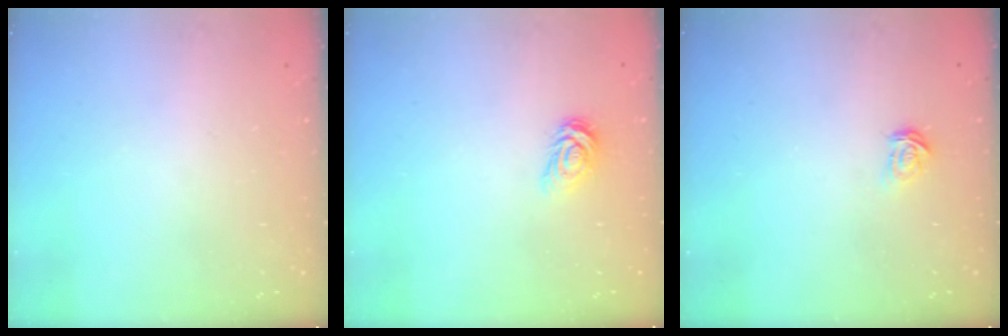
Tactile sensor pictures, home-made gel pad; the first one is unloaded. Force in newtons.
{"total": 3.9, "press": 3.9, "slide": 0.5}
{"total": 2.1, "press": 2.1, "slide": 0.2}